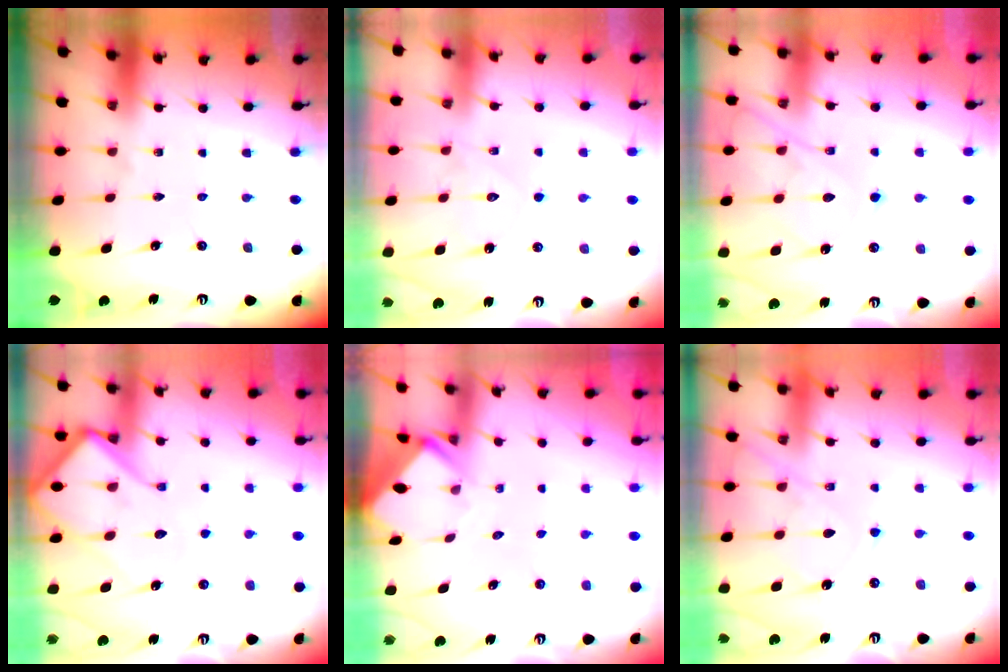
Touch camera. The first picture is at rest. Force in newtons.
{"total": 11.2, "press": 11.2, "slide": 1.0}
{"total": 12.5, "press": 12.5, "slide": 1.2}
{"total": 14.4, "press": 14.3, "slide": 1.4}
{"total": 2.9, "press": 2.9, "slide": 0.2}
{"total": 12.2, "press": 12.1, "slide": 1.4}